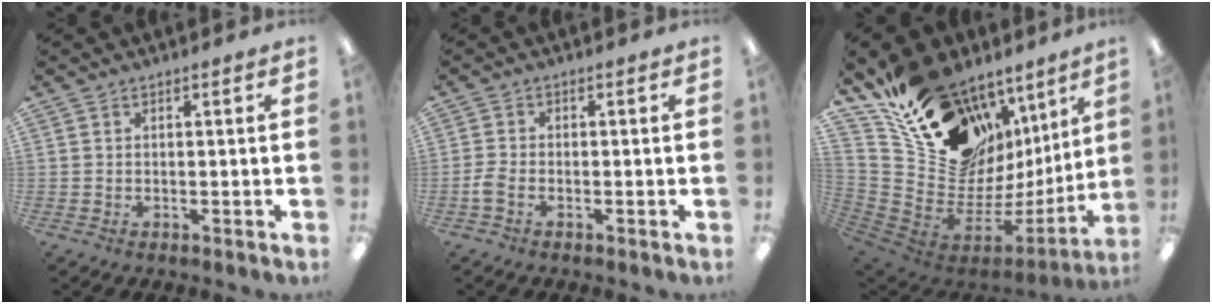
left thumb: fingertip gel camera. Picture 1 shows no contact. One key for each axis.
{"total": 2.6, "fx": -1.1, "fy": 1.5, "fz": 1.8, "tx": -0.043, "ty": 0.000, "tz": -0.022}
{"total": 21.1, "fx": 14.4, "fy": 12.5, "fz": 9.1, "tx": -0.127, "ty": -0.123, "tz": 0.296}